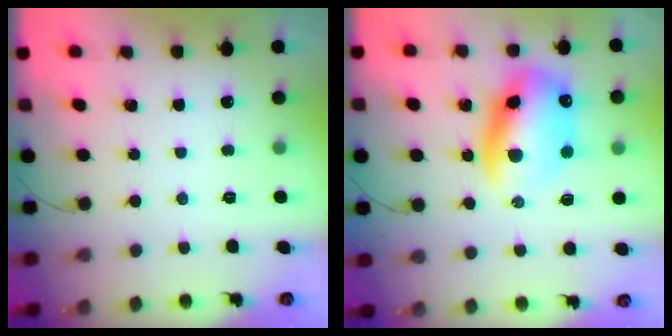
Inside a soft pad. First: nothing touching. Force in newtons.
{"total": 15.4, "press": 14.9, "slide": 4.1}